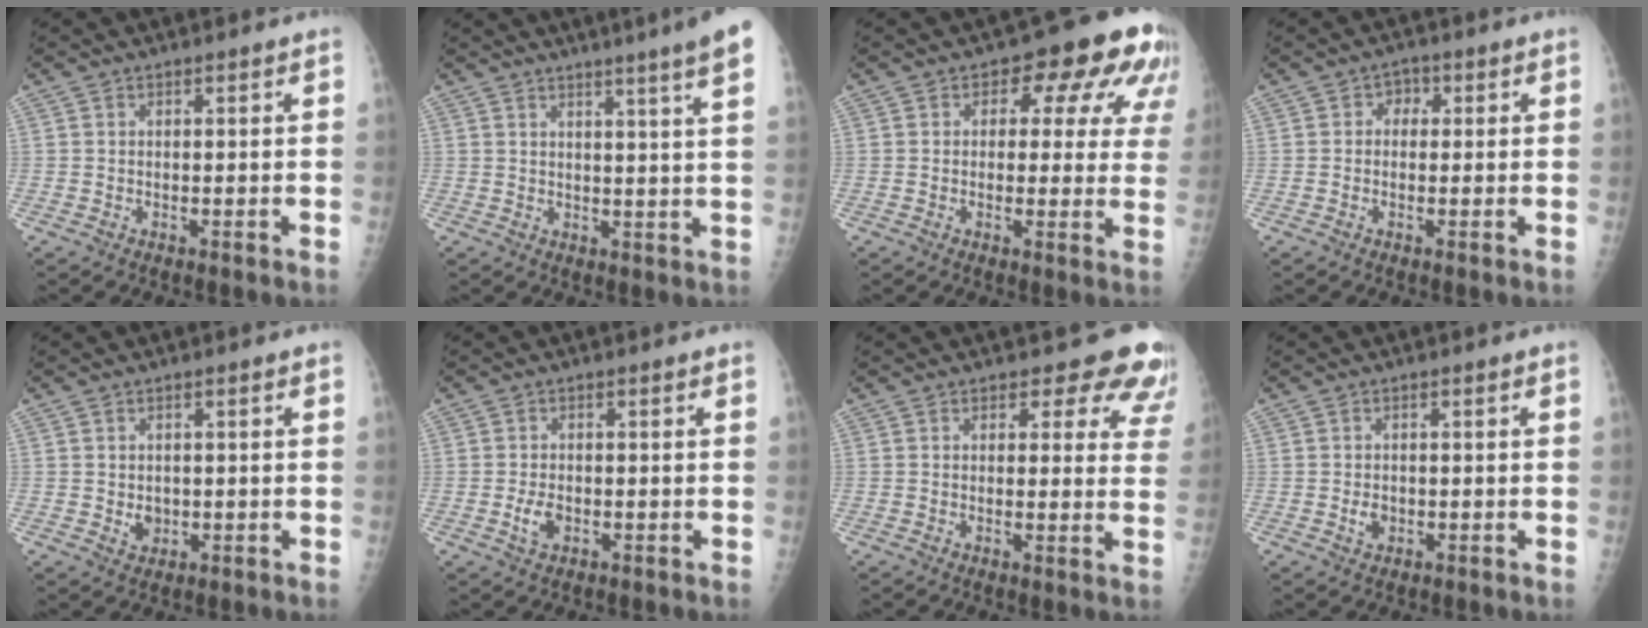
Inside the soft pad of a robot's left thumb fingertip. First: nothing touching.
{"total": 11.0, "force": [7.5, -0.6, 8.1], "torque": [-0.103, -0.020, 0.073]}
{"total": 12.5, "force": [5.5, 7.0, 8.8], "torque": [-0.043, -0.009, 0.050]}
{"total": 2.5, "force": [0.3, 2.2, 1.3], "torque": [0.005, 0.008, -0.007]}
{"total": 2.7, "force": [-0.2, 2.2, 1.5], "torque": [-0.010, 0.000, 0.003]}
{"total": 3.2, "force": [-0.9, 2.0, 2.3], "torque": [-0.042, 0.002, -0.016]}
{"total": 10.2, "force": [8.1, 4.9, 3.9], "torque": [0.014, -0.036, 0.063]}
{"total": 2.2, "force": [-0.5, 1.7, 1.3], "torque": [-0.014, 0.002, -0.007]}